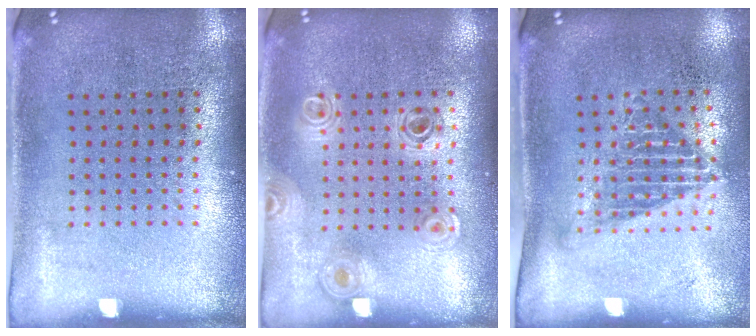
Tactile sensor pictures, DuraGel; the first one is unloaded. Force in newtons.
{"total": 0.5, "press": 0.5, "slide": 0.1}
{"total": 1.4, "press": 1.1, "slide": 0.9}